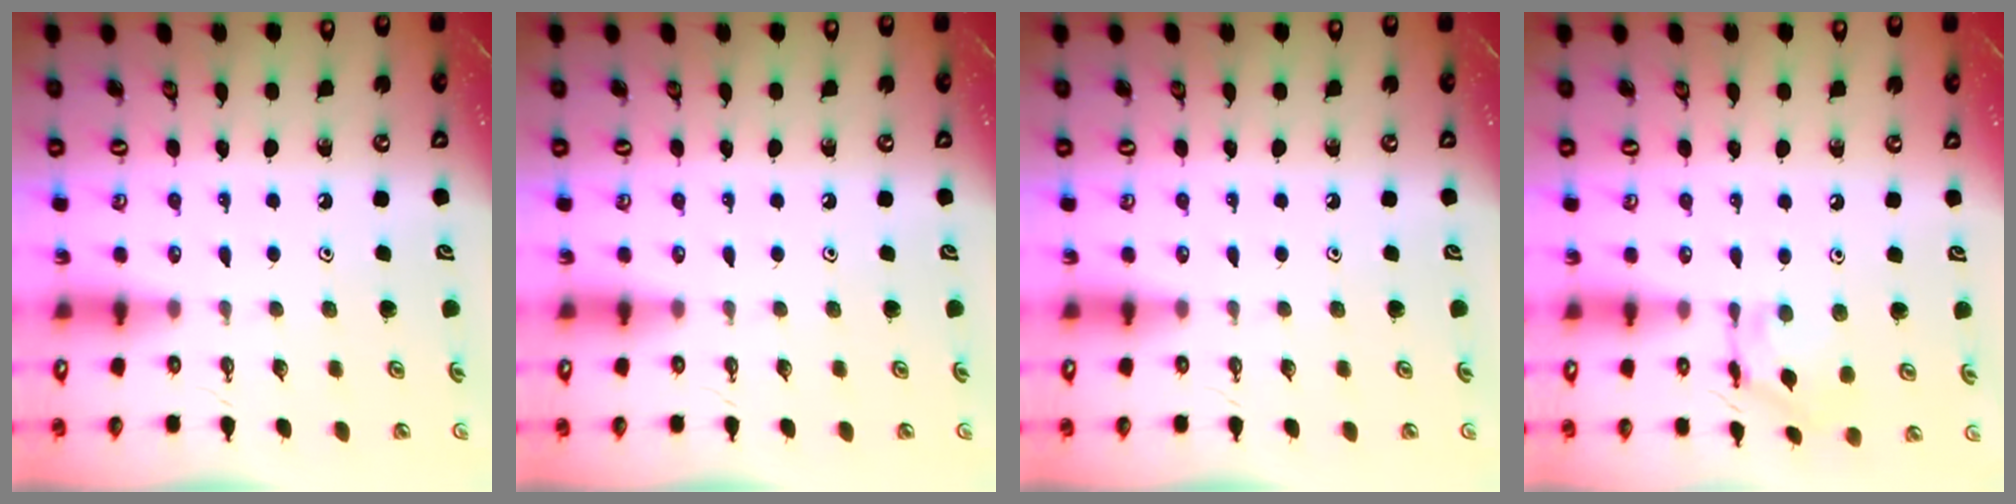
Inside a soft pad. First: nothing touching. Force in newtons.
{"total": 0.0}
{"total": 0.0}
{"total": 11.2, "press": 11.2, "slide": 0.9}